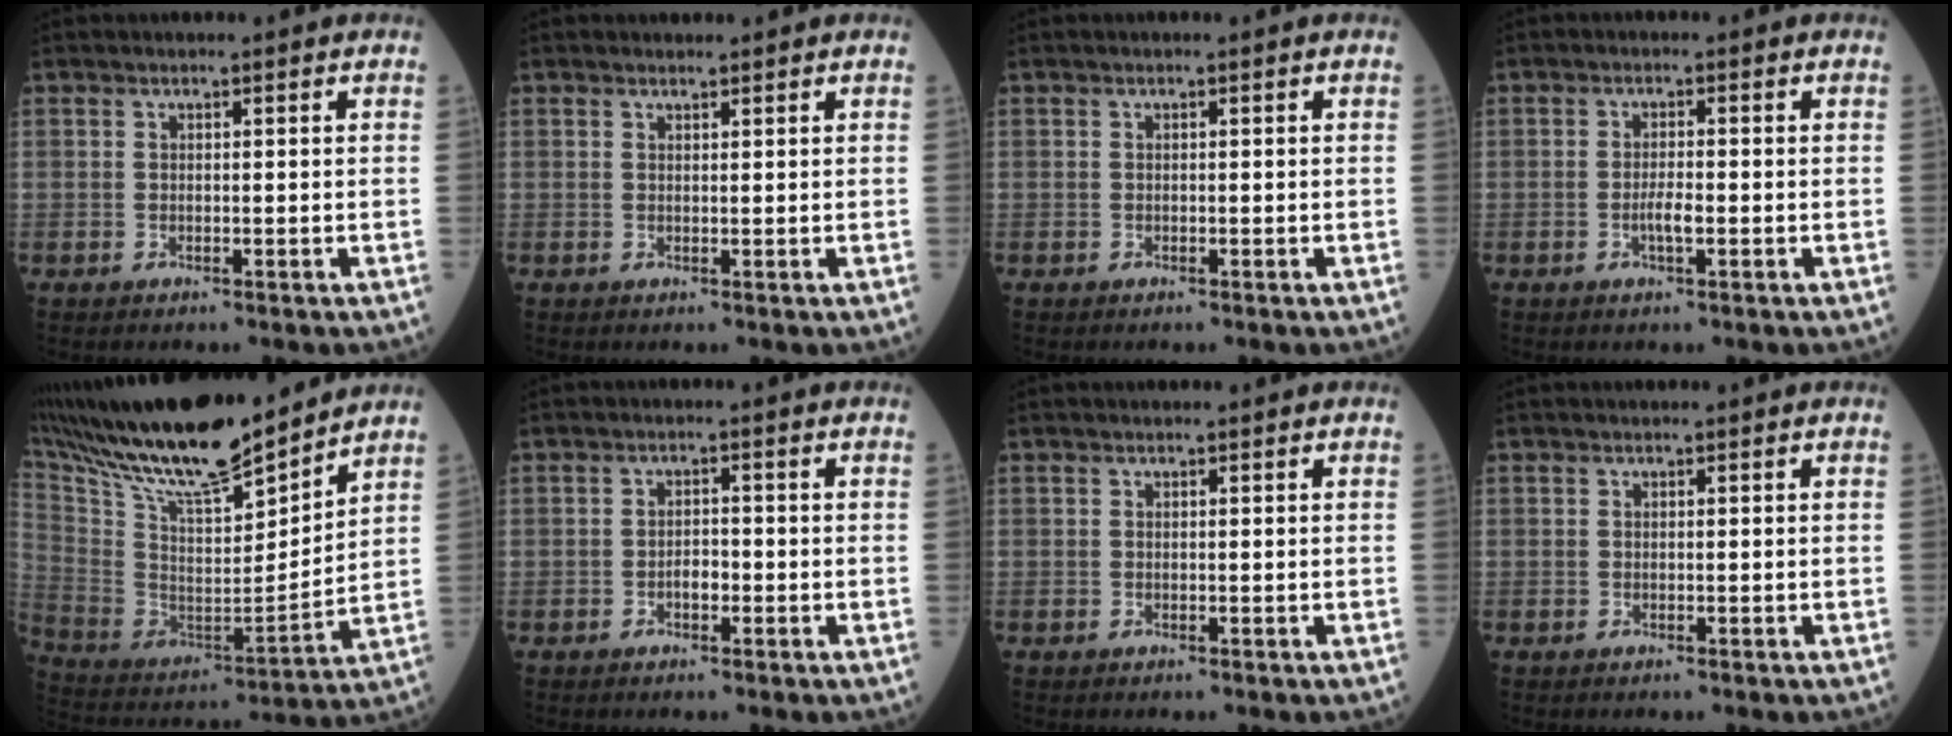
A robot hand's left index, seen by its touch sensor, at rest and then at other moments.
{"total": 0.9, "force": [0.9, 0.3, 0.1], "torque": [-0.013, 0.001, 0.015]}
{"total": 0.0}
{"total": 2.2, "force": [-0.7, 0.4, 2.1], "torque": [-0.042, 0.000, -0.013]}
{"total": 24.4, "force": [21.0, 3.9, 11.9], "torque": [-0.241, -0.005, 0.361]}
{"total": 1.8, "force": [-0.8, 0.9, 1.4], "torque": [-0.020, 0.005, -0.014]}
{"total": 0.0}
{"total": 0.0}